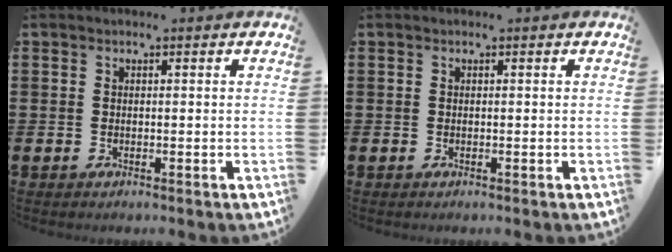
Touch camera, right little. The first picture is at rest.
{"total": 0.0}